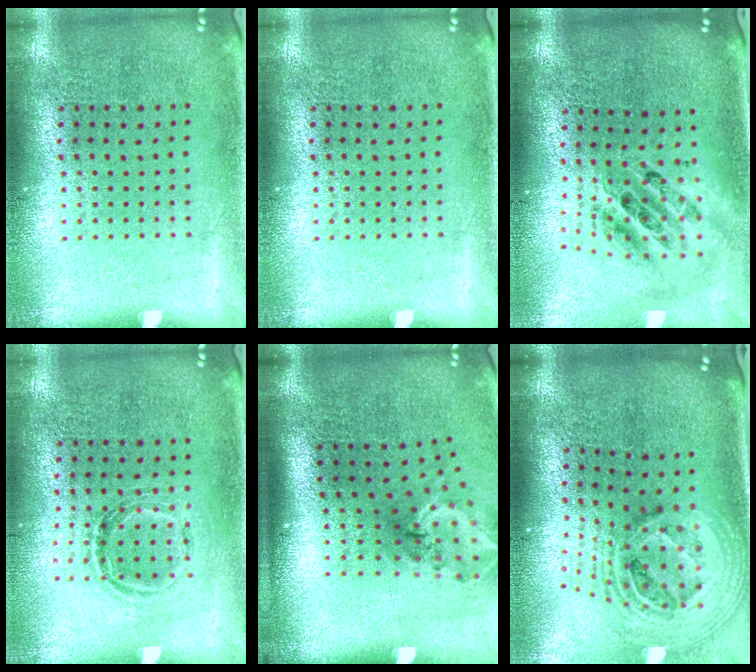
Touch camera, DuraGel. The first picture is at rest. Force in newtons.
{"total": 0.0}
{"total": 2.1, "press": 1.6, "slide": 1.4}
{"total": 1.1, "press": 1.0, "slide": 0.4}
{"total": 1.9, "press": 1.3, "slide": 1.5}
{"total": 2.7, "press": 1.9, "slide": 1.9}